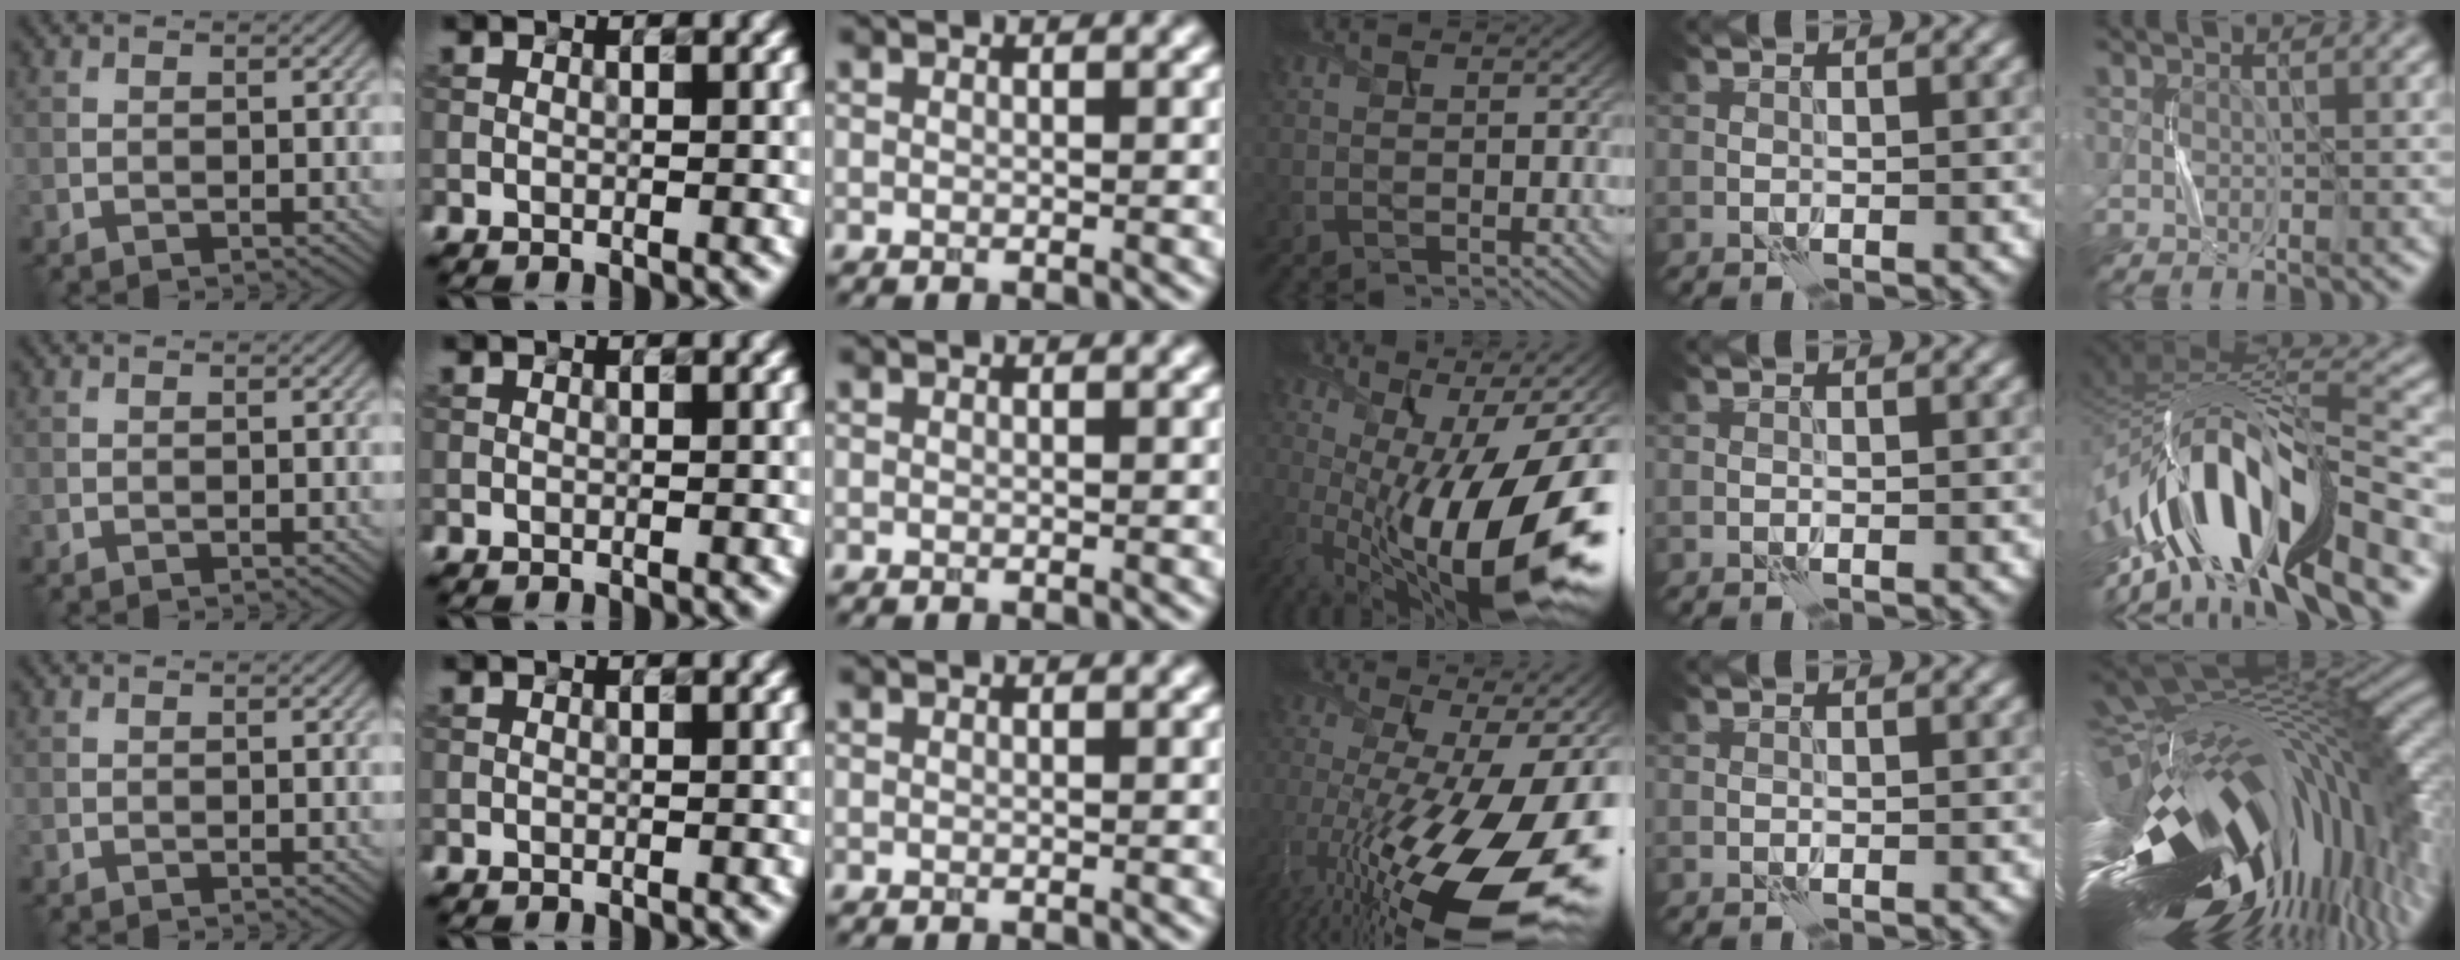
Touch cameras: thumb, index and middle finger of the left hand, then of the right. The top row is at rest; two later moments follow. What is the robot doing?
{"motion": "press", "object": "grip strengthener"}